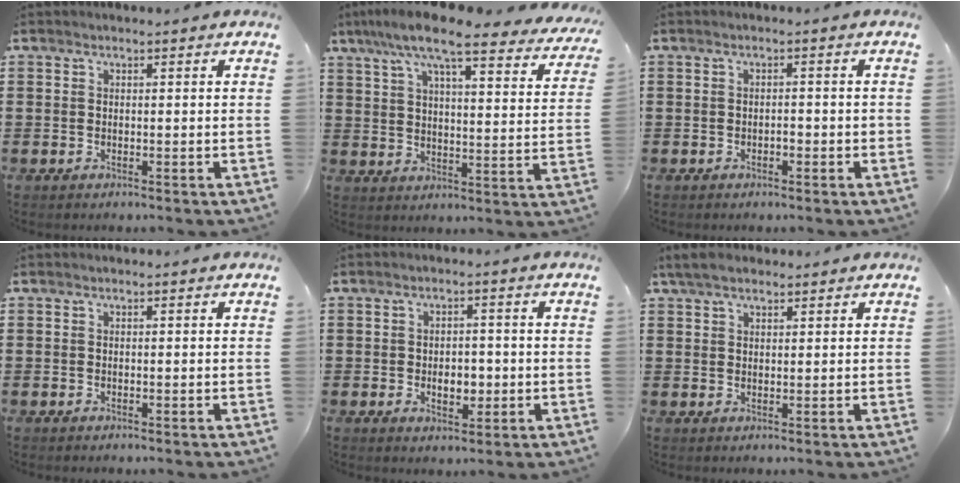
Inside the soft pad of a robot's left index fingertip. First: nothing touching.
{"total": 10.1, "force": [8.1, 1.2, 5.9], "torque": [-0.137, -0.035, 0.136]}
{"total": 1.3, "force": [-0.7, 0.5, 1.0], "torque": [-0.021, -0.001, -0.013]}
{"total": 0.0}
{"total": 4.1, "force": [-0.8, 2.5, 3.2], "torque": [-0.048, 0.000, -0.020]}
{"total": 3.1, "force": [2.4, 1.2, 1.7], "torque": [-0.038, 0.005, 0.045]}